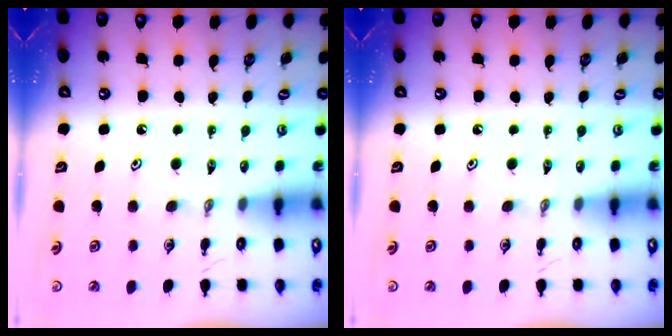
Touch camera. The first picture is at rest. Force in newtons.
{"total": 0.0}